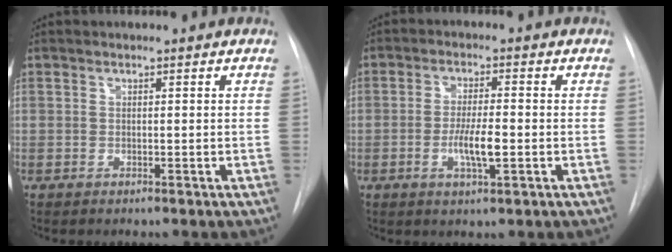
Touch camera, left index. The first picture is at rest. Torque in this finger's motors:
{"motor_torque": [0.68, 0.16, 0.20, 0.07]}